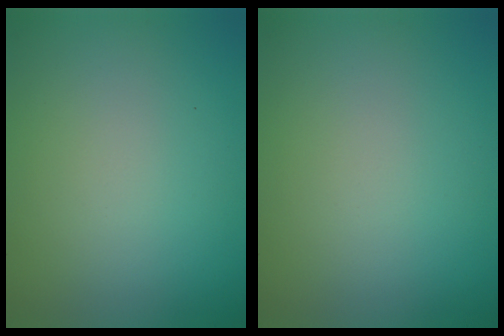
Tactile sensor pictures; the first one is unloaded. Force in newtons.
{"total": 0.0}